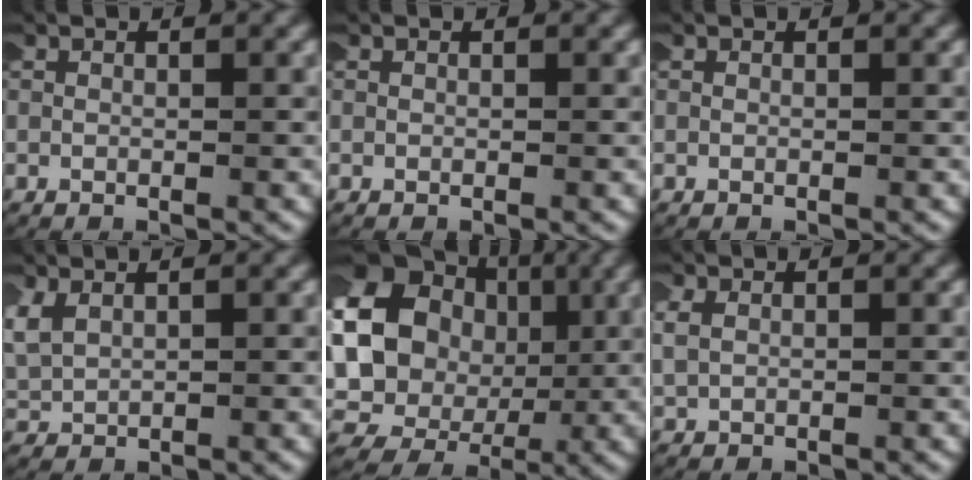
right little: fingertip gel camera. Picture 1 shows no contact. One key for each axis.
{"total": 0.0}
{"total": 0.0}
{"total": 3.2, "fx": 1.1, "fy": 2.5, "fz": 1.7, "tx": -0.058, "ty": -0.003, "tz": 0.030}
{"total": 15.8, "fx": 0.3, "fy": 13.6, "fz": 8.0, "tx": -0.205, "ty": -0.029, "tz": 0.006}
{"total": 1.9, "fx": 0.7, "fy": 1.4, "fz": 1.1, "tx": -0.036, "ty": 0.003, "tz": 0.018}